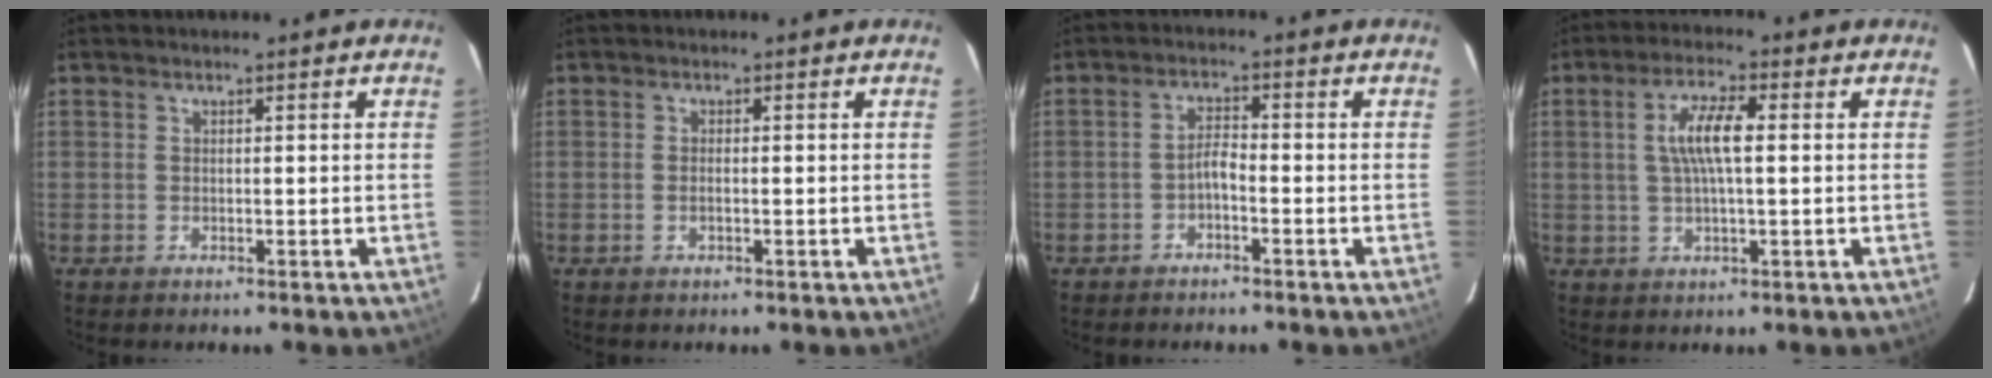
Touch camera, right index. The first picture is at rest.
{"total": 1.0, "force": [-0.3, 0.2, 0.9], "torque": [-0.020, 0.001, -0.007]}
{"total": 3.2, "force": [-1.9, 0.6, 2.4], "torque": [-0.052, 0.012, -0.036]}
{"total": 6.7, "force": [0.9, 1.4, 6.5], "torque": [-0.122, 0.007, 0.019]}